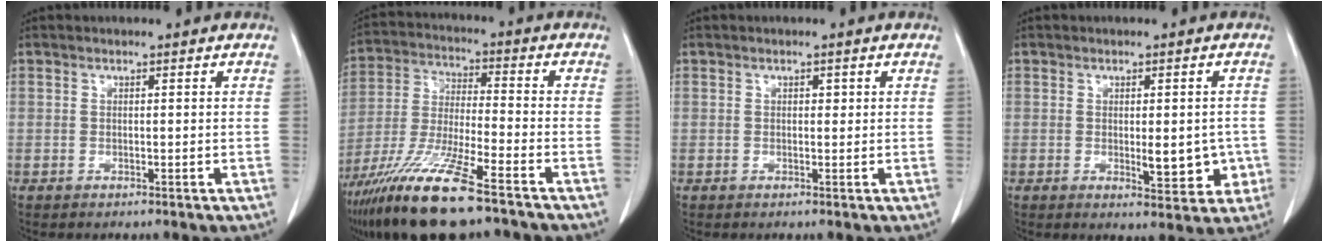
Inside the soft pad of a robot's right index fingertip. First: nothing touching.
{"total": 16.1, "force": [-11.1, 1.3, 11.7], "torque": [-0.248, -0.046, -0.209]}
{"total": 0.9, "force": [0.3, 0.5, 0.7], "torque": [-0.005, 0.001, 0.003]}
{"total": 6.1, "force": [-1.0, 2.4, 5.6], "torque": [-0.065, -0.007, -0.006]}